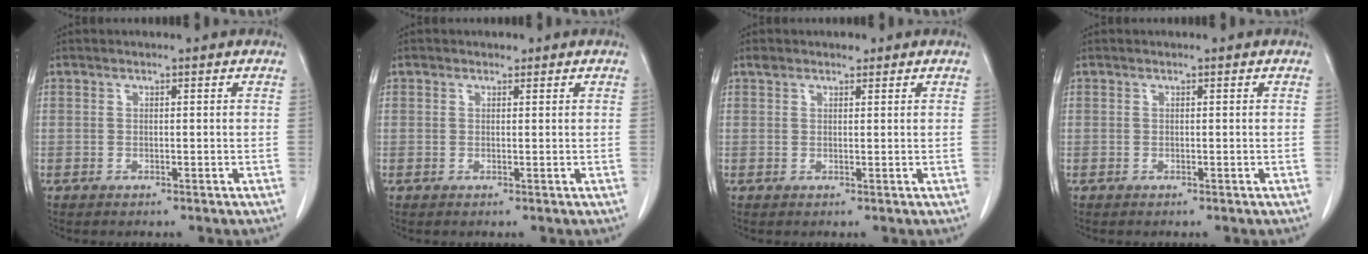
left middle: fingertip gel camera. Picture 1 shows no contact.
{"total": 0.8, "force": [0.6, 0.5, 0.1], "torque": [0.001, -0.001, 0.006]}
{"total": 1.8, "force": [1.4, 1.0, 0.5], "torque": [-0.011, 0.010, 0.022]}
{"total": 0.0}